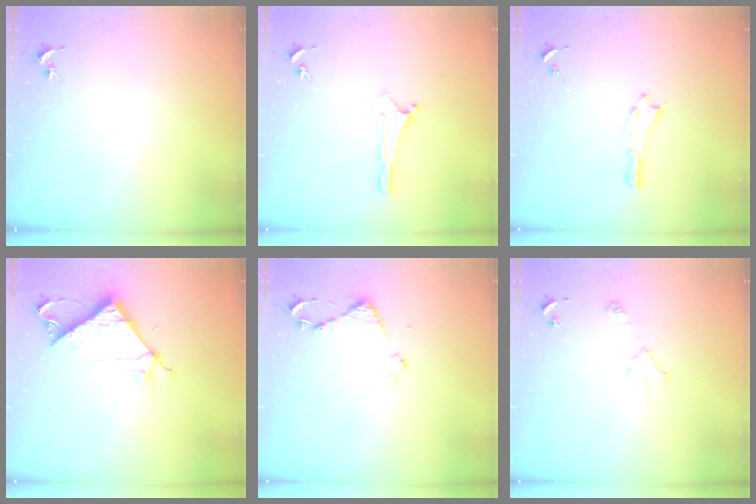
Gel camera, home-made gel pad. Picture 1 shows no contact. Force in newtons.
{"total": 0.0}
{"total": 0.0}
{"total": 8.3, "press": 8.3, "slide": 0.8}
{"total": 3.1, "press": 3.1, "slide": 0.3}
{"total": 2.9, "press": 2.9, "slide": 0.3}